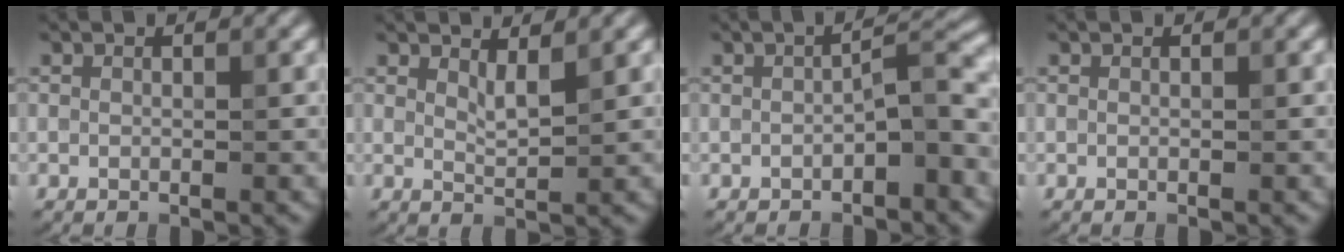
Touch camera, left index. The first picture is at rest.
{"total": 1.7, "force": [1.2, 0.2, 1.1], "torque": [-0.025, -0.004, 0.023]}
{"total": 3.6, "force": [-1.3, 1.2, 3.2], "torque": [-0.048, 0.016, -0.024]}
{"total": 0.0}